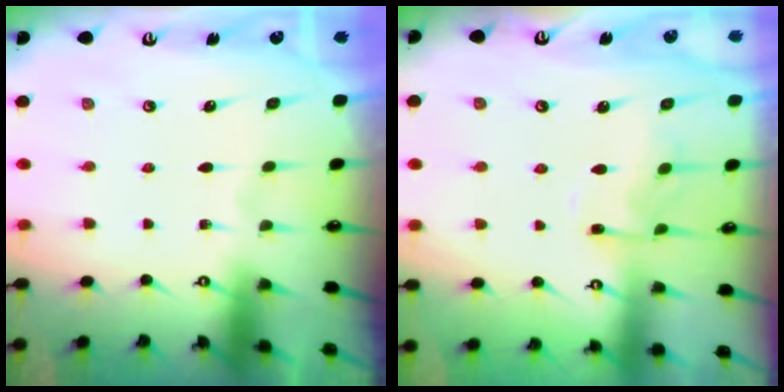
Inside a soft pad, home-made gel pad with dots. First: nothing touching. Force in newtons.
{"total": 6.8, "press": 6.8, "slide": 0.6}